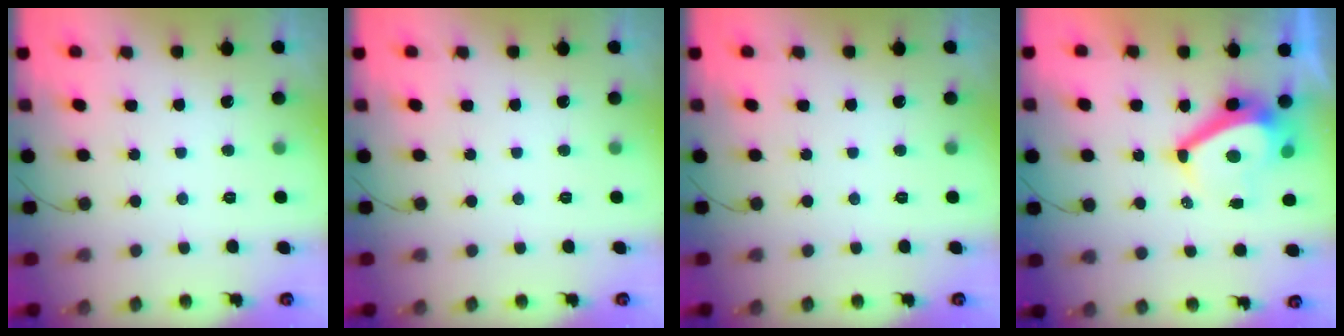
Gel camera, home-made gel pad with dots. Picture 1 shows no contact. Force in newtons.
{"total": 0.0}
{"total": 0.0}
{"total": 9.2, "press": 9.2, "slide": 1.0}